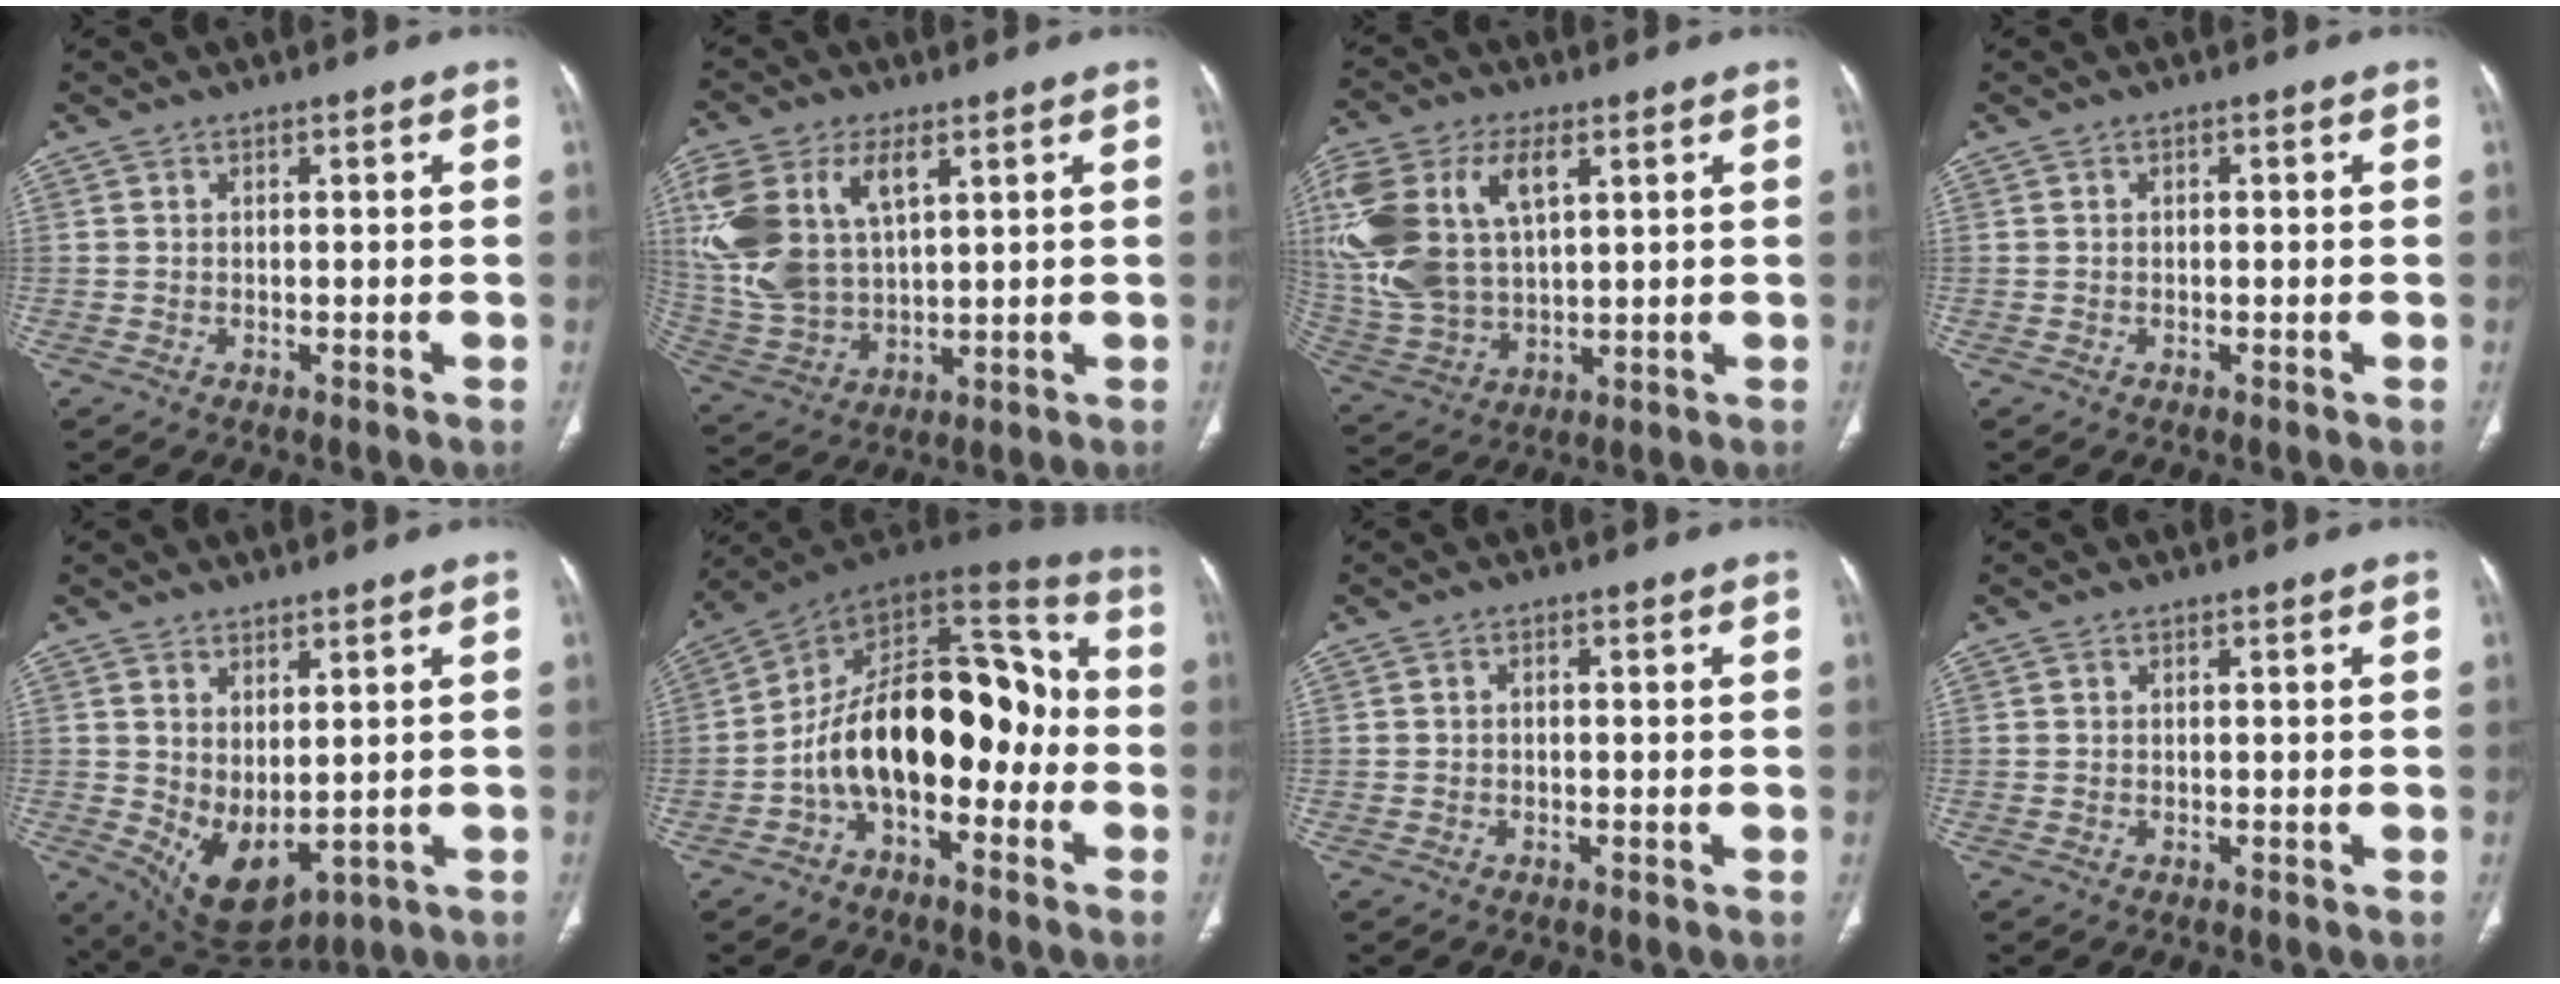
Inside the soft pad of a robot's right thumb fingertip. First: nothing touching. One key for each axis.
{"total": 17.7, "fx": 6.3, "fy": 10.1, "fz": 13.1, "tx": -0.284, "ty": -0.010, "tz": 0.130}
{"total": 21.5, "fx": 6.4, "fy": 12.5, "fz": 16.3, "tx": -0.376, "ty": 0.000, "tz": 0.128}
{"total": 0.0}
{"total": 8.8, "fx": 0.2, "fy": 5.0, "fz": 7.3, "tx": -0.114, "ty": -0.019, "tz": 0.034}
{"total": 20.5, "fx": -4.2, "fy": 11.8, "fz": 16.2, "tx": -0.223, "ty": 0.081, "tz": -0.075}
{"total": 0.5, "fx": 0.0, "fy": 0.4, "fz": 0.3, "tx": -0.005, "ty": 0.000, "tz": -0.003}
{"total": 0.0}